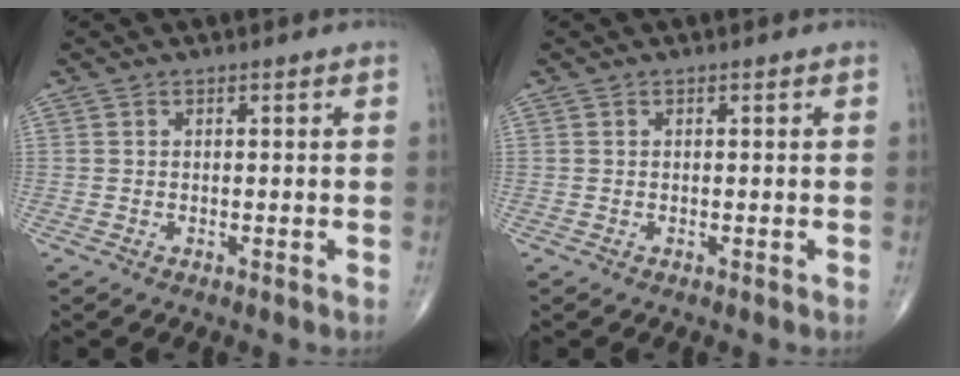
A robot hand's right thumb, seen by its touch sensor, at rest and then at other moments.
{"total": 0.0}